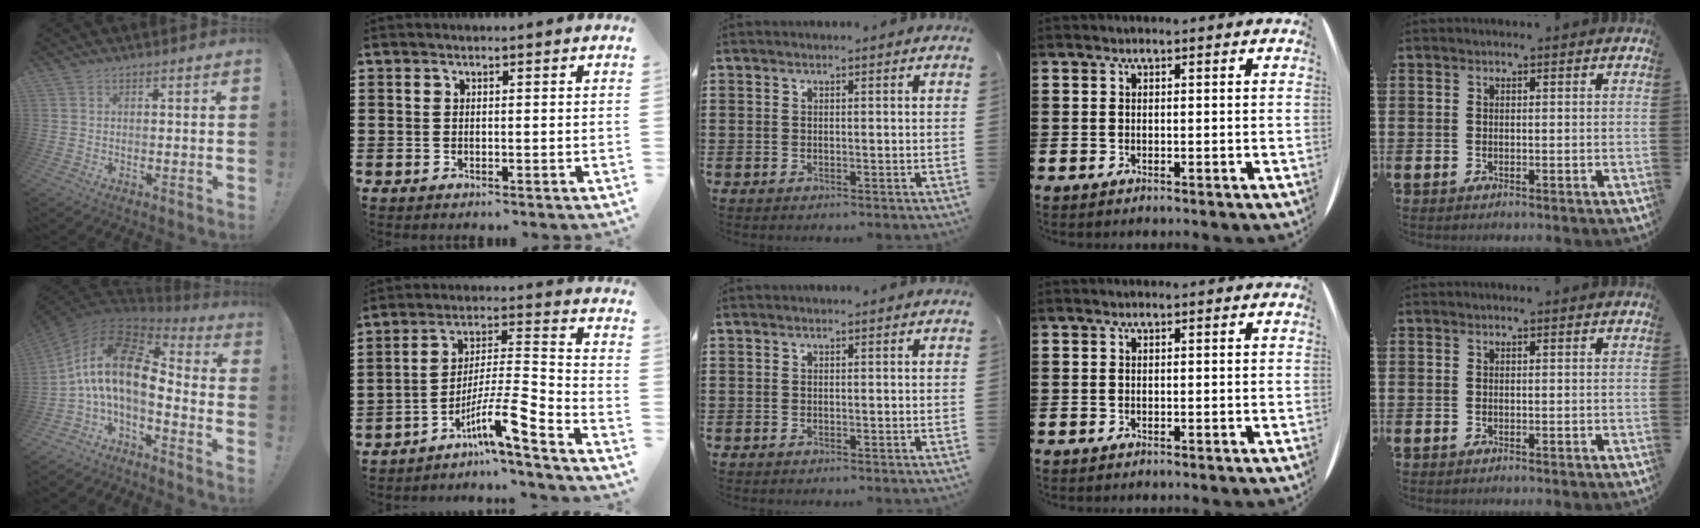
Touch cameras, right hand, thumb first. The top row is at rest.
{"thumb": {"total": 15.7, "force": [2.7, 6.9, 13.8], "torque": [-0.263, -0.024, 0.042]}, "index": {"total": 10.0, "force": [-6.6, 1.1, 7.4], "torque": [-0.135, -0.004, -0.125]}}